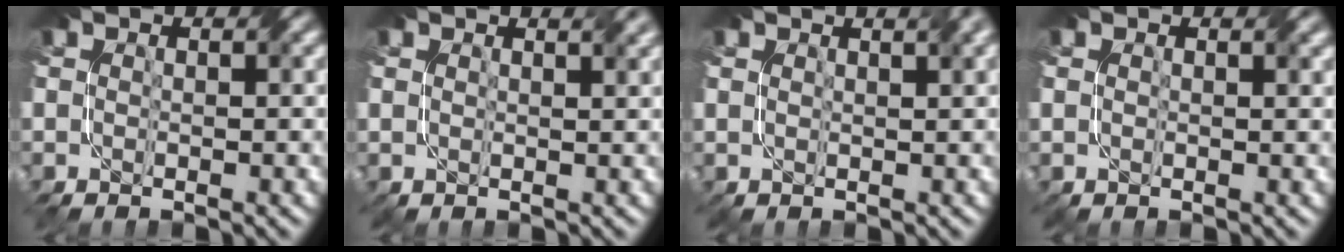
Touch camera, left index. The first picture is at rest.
{"total": 1.8, "force": [1.7, 0.5, 0.5], "torque": [-0.001, -0.001, 0.024]}
{"total": 3.0, "force": [2.1, 1.1, 1.9], "torque": [-0.009, 0.012, 0.019]}
{"total": 0.8, "force": [0.5, 0.5, 0.0], "torque": [0.004, -0.001, 0.010]}